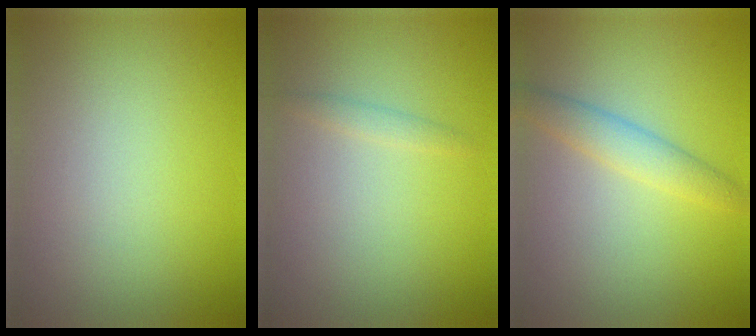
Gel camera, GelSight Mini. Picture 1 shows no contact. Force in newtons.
{"total": 0.9, "press": 0.9, "slide": 0.0}
{"total": 2.5, "press": 2.5, "slide": 0.0}